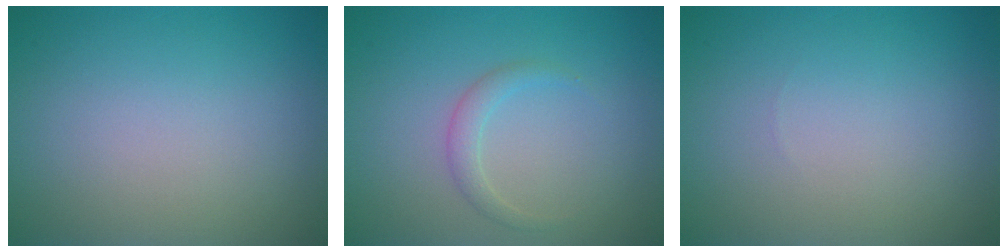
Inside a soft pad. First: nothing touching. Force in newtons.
{"total": 1.4, "press": 1.4, "slide": 0.1}
{"total": 0.0}